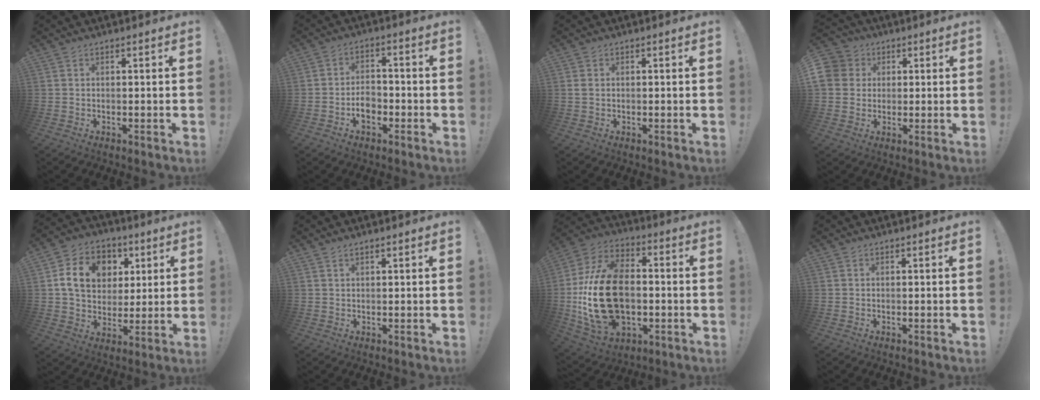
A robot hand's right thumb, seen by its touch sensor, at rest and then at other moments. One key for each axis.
{"total": 6.3, "fx": -2.5, "fy": 4.3, "fz": 3.8, "tx": -0.054, "ty": 0.009, "tz": -0.045}
{"total": 1.2, "fx": 0.2, "fy": 0.8, "fz": 0.8, "tx": -0.017, "ty": 0.004, "tz": 0.005}
{"total": 7.9, "fx": 1.7, "fy": 7.3, "fz": 2.5, "tx": -0.052, "ty": 0.000, "tz": 0.034}
{"total": 14.6, "fx": 4.3, "fy": 11.5, "fz": 7.9, "tx": -0.117, "ty": -0.008, "tz": 0.086}
{"total": 0.9, "fx": 0.7, "fy": 0.1, "fz": 0.5, "tx": -0.017, "ty": 0.003, "tz": 0.014}
{"total": 26.1, "fx": -2.5, "fy": 17.3, "fz": 19.3, "tx": -0.364, "ty": 0.026, "tz": -0.023}
{"total": 0.0}